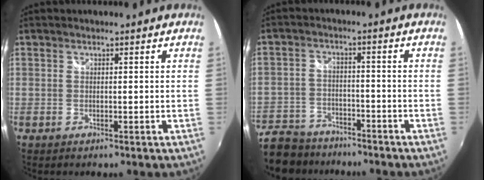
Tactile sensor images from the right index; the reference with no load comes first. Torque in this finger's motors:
{"motor_torque": [-1.15, -0.99, -1.05, -0.21]}